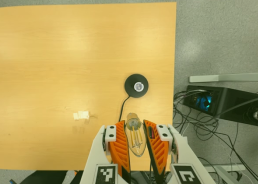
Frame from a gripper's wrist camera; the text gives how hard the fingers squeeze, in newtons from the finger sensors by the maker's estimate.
{"total": 21.4, "left": 23.8, "right": 19.0}